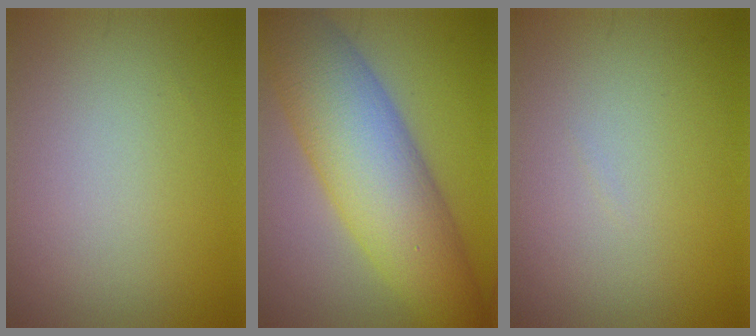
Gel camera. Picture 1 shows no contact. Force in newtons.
{"total": 10.4, "press": 10.4, "slide": 0.3}
{"total": 0.0}